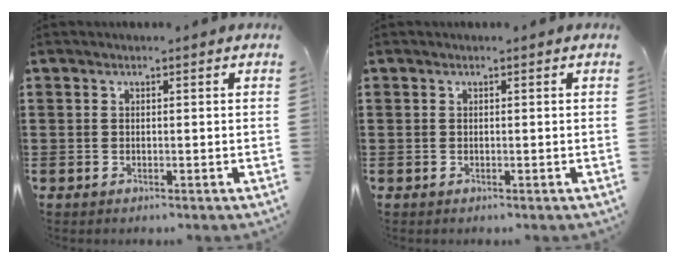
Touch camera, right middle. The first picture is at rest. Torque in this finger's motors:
{"motor_torque": [0.00, 0.00, 0.00, 0.00]}